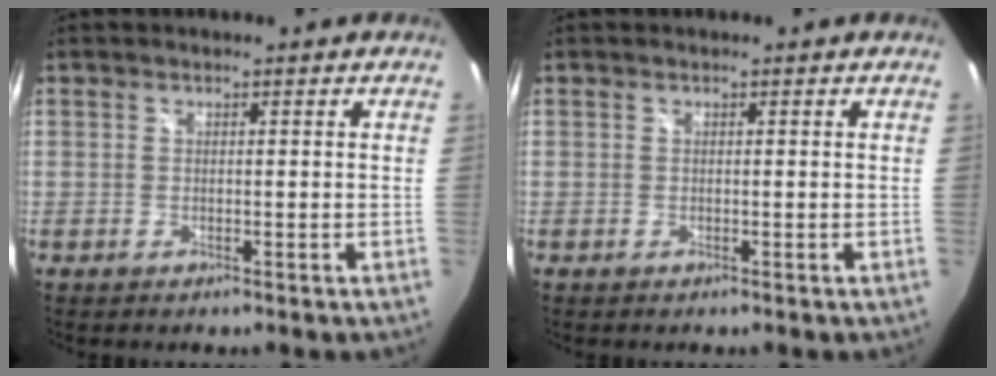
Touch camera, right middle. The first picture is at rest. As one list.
[{"total": 0.0}]